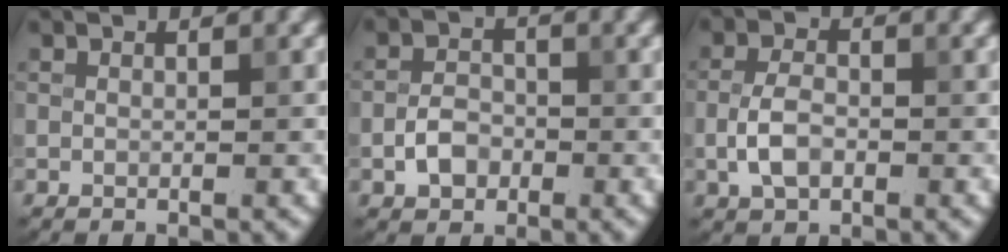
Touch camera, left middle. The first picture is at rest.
{"total": 2.6, "force": [-1.0, 1.9, 1.4], "torque": [-0.024, 0.004, -0.025]}
{"total": 3.2, "force": [-0.9, 1.9, 2.4], "torque": [-0.049, 0.002, -0.021]}